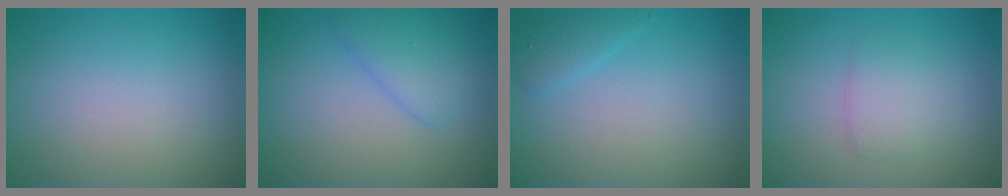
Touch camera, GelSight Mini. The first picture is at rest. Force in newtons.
{"total": 2.8, "press": 2.8, "slide": 0.1}
{"total": 1.4, "press": 1.4, "slide": 0.1}
{"total": 2.0, "press": 2.0, "slide": 0.1}